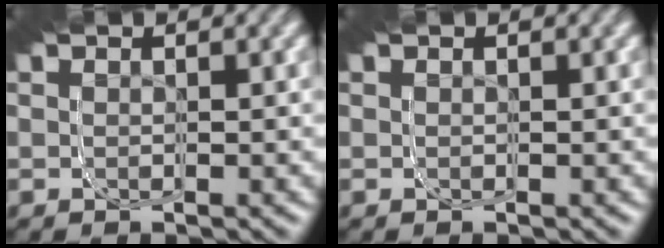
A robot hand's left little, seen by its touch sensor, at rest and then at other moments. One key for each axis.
{"total": 0.0}